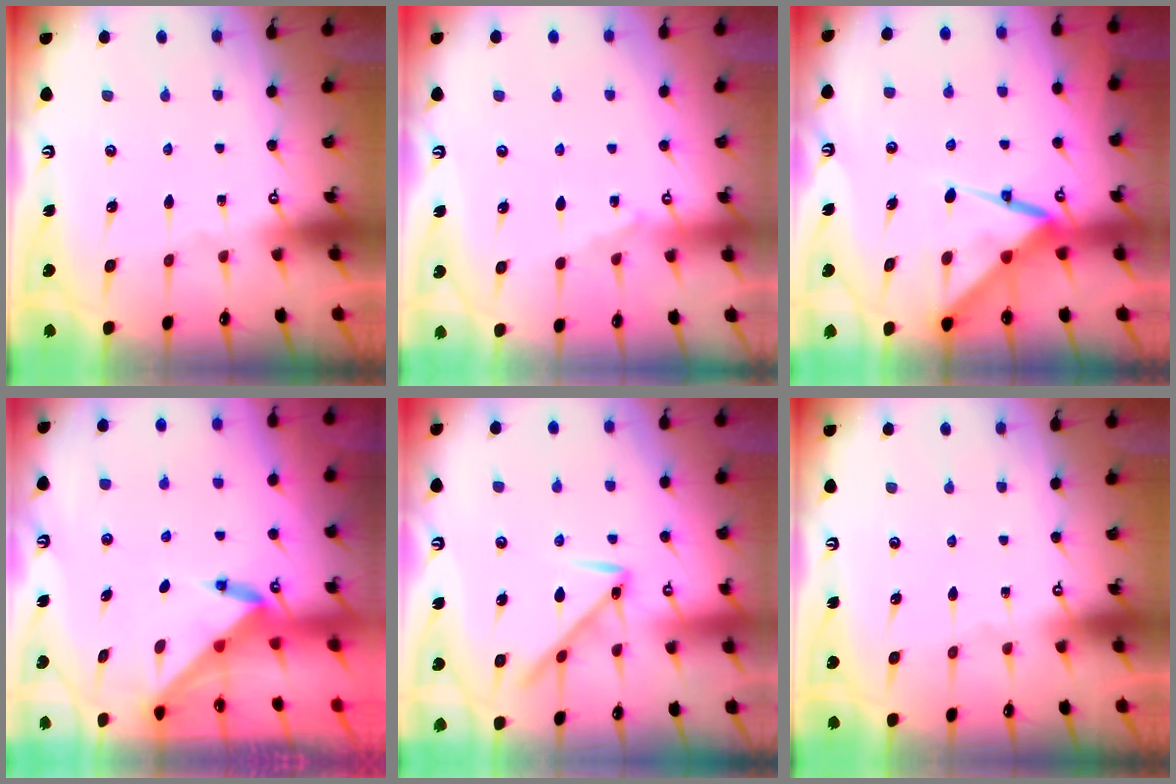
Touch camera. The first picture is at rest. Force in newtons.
{"total": 3.5, "press": 3.4, "slide": 0.6}
{"total": 10.2, "press": 10.1, "slide": 1.1}
{"total": 3.6, "press": 3.6, "slide": 0.4}
{"total": 8.3, "press": 8.3, "slide": 0.7}
{"total": 0.0}